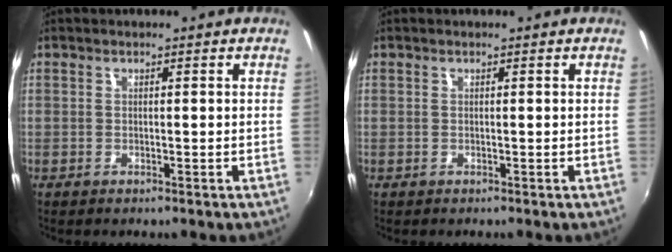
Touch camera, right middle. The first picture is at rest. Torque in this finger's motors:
{"motor_torque": [0.03, 0.03, 0.00, 0.00]}